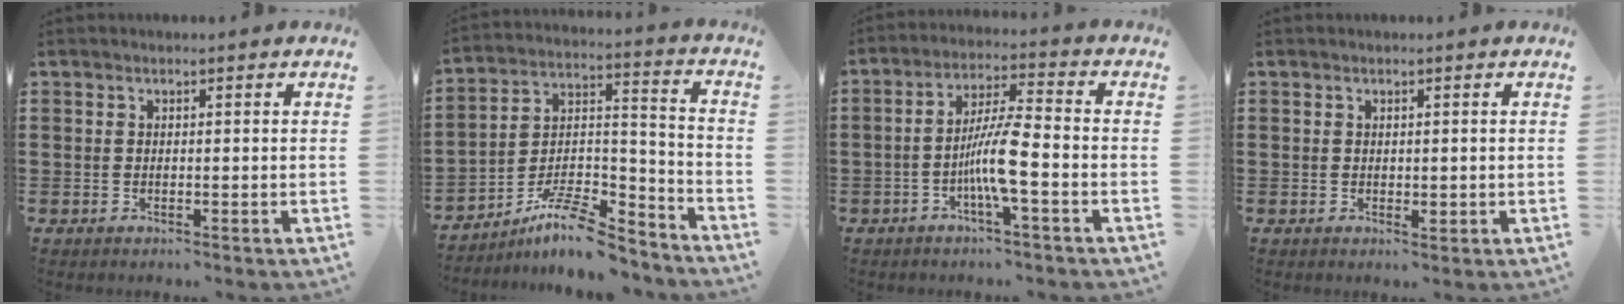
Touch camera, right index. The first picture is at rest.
{"total": 10.2, "force": [-8.6, 2.5, 4.9], "torque": [-0.084, 0.026, -0.165]}
{"total": 7.7, "force": [-2.6, 0.9, 7.2], "torque": [-0.143, -0.005, -0.053]}
{"total": 0.7, "force": [0.1, 0.5, 0.5], "torque": [-0.009, 0.003, 0.003]}